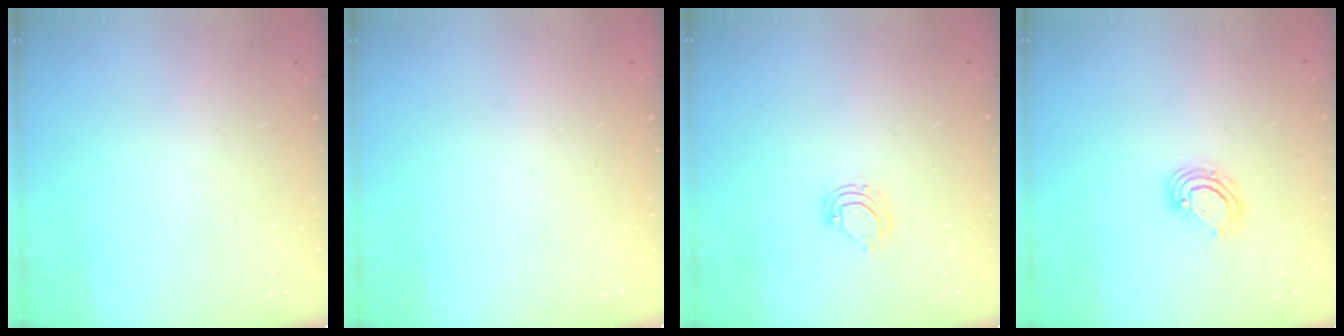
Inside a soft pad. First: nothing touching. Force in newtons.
{"total": 0.0}
{"total": 6.5, "press": 6.5, "slide": 1.1}
{"total": 4.9, "press": 4.8, "slide": 0.6}